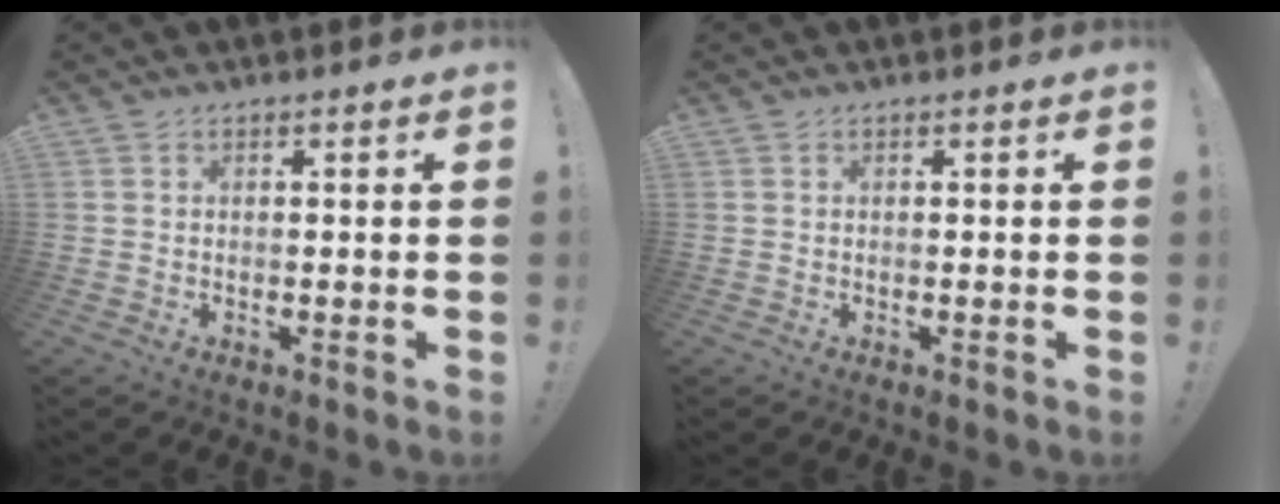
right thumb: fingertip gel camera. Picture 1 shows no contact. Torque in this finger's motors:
{"motor_torque": [-0.05, 0.06, -0.07, 0.04, 0.00]}